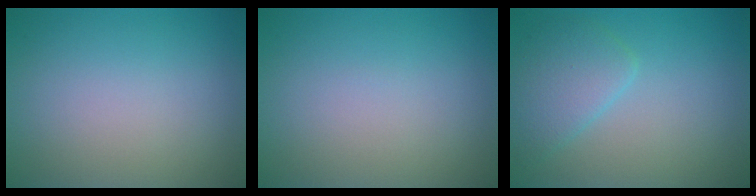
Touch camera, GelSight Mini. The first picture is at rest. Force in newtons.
{"total": 0.0}
{"total": 3.2, "press": 3.2, "slide": 0.2}